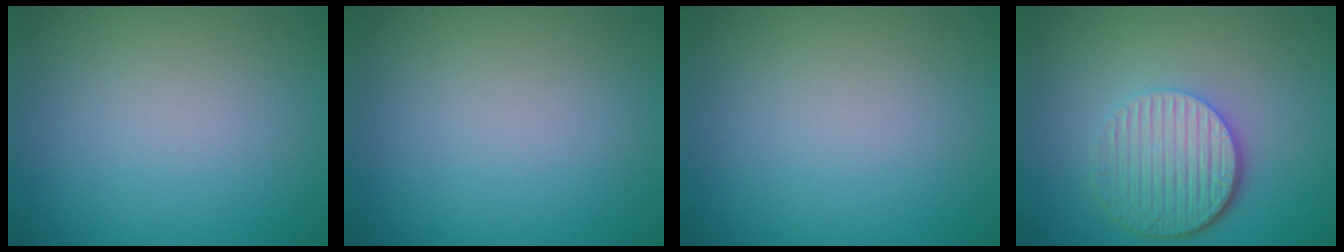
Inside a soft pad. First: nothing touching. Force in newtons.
{"total": 0.0}
{"total": 0.0}
{"total": 5.8, "press": 4.1, "slide": 4.1}